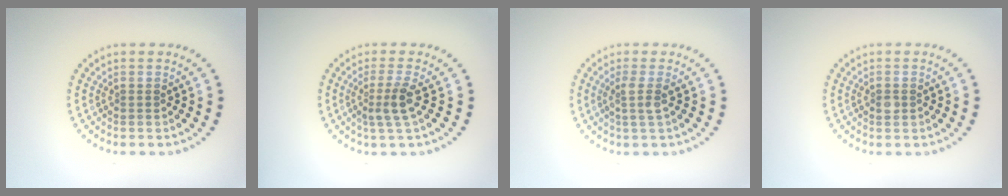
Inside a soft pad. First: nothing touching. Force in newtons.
{"total": 2.3, "press": 1.8, "slide": 1.5}
{"total": 1.8, "press": 1.3, "slide": 1.2}
{"total": 0.9, "press": 0.9, "slide": 0.0}